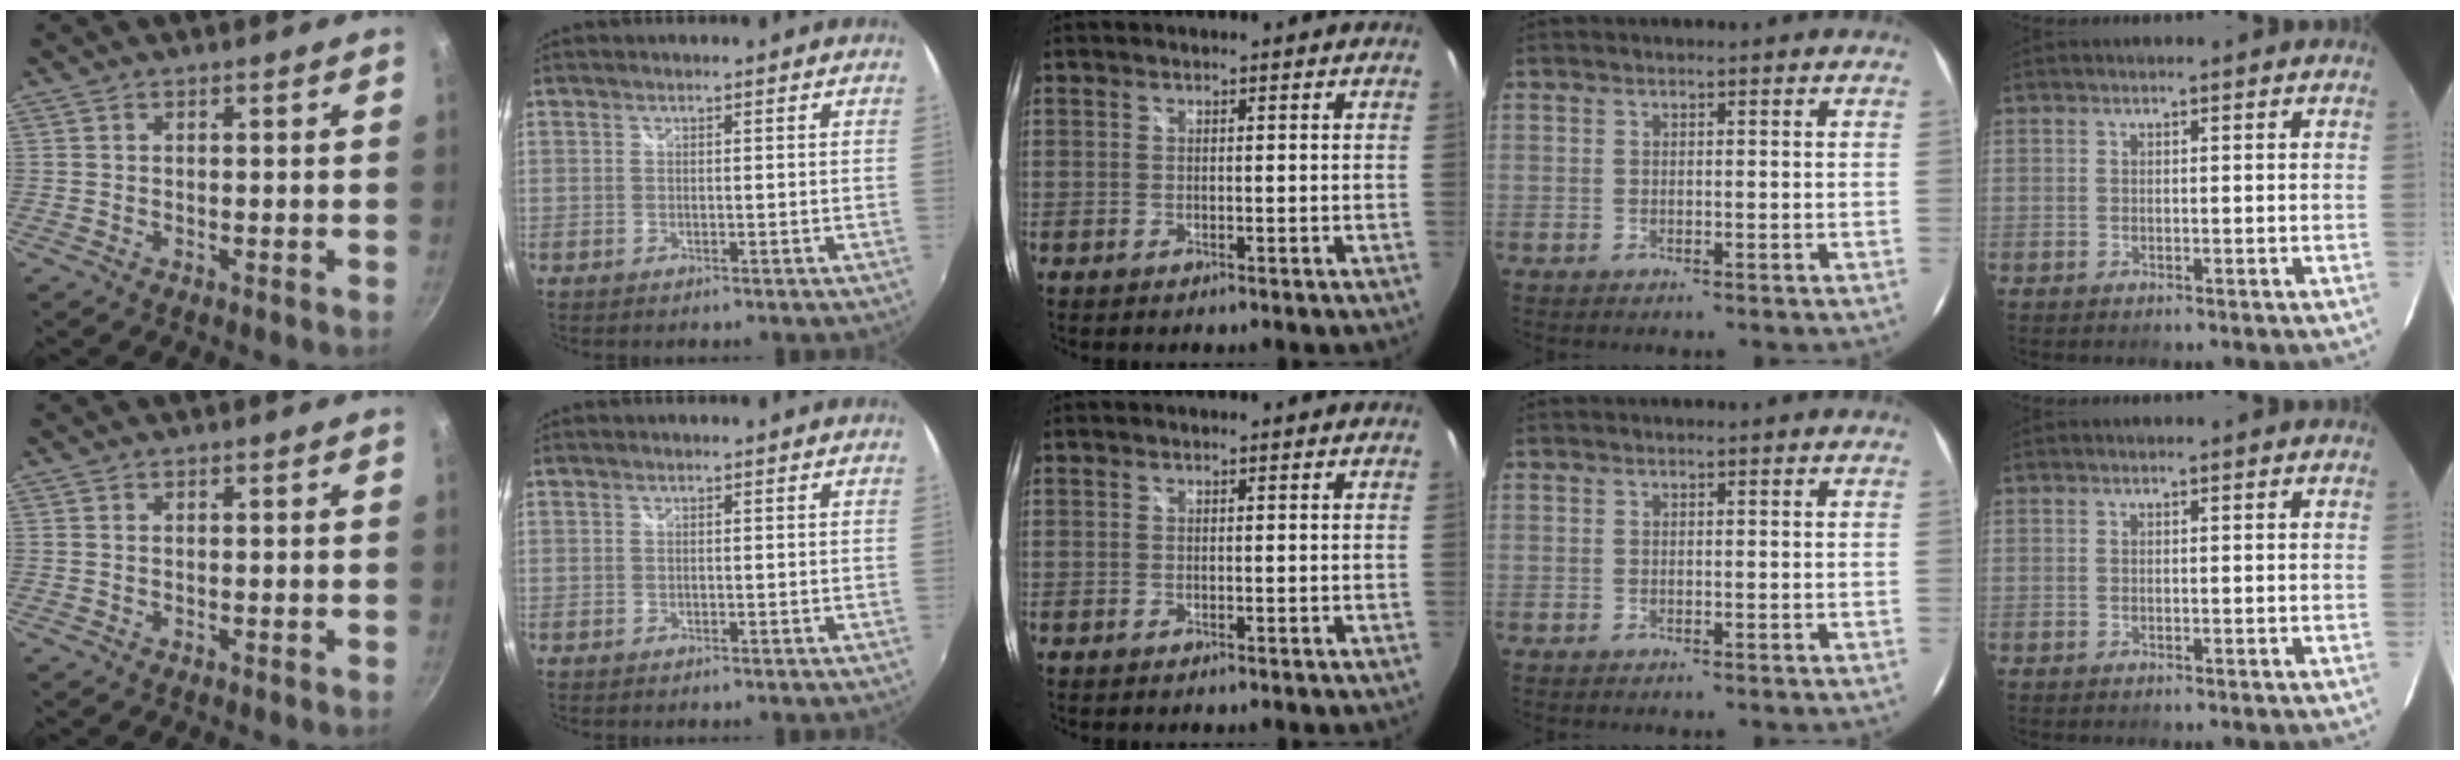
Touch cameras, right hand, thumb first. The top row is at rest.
{}